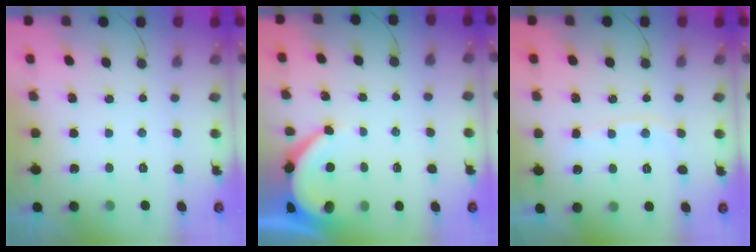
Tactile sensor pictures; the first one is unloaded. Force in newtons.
{"total": 6.0, "press": 6.0, "slide": 0.5}
{"total": 5.5, "press": 5.4, "slide": 0.5}